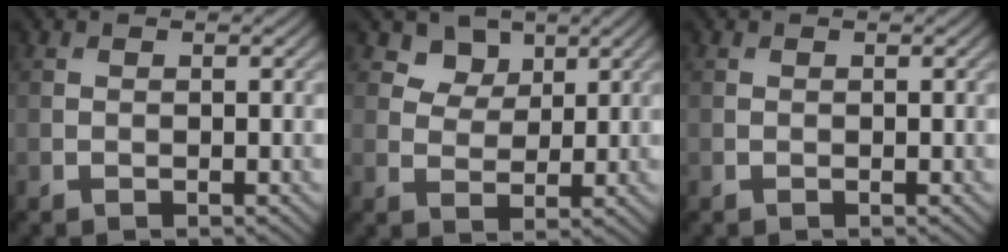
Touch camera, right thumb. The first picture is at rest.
{"total": 3.6, "force": [2.4, 2.4, 1.1], "torque": [-0.030, -0.015, 0.048]}
{"total": 0.0}